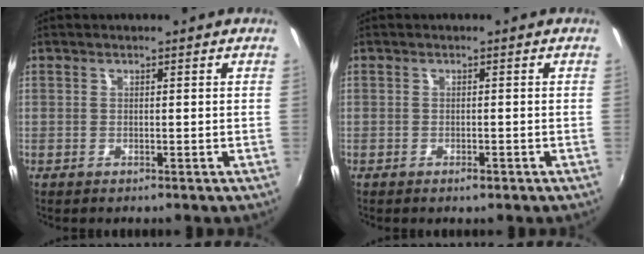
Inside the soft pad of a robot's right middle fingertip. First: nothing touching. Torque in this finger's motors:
{"motor_torque": [0.90, -1.23, 0.34, 0.04]}